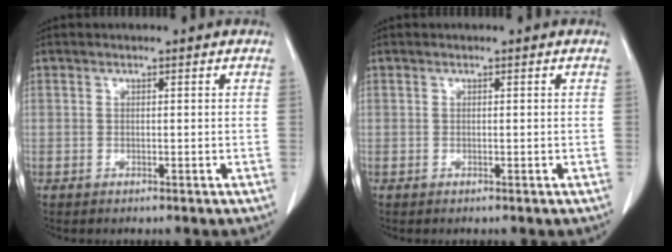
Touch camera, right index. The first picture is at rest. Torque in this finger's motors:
{"motor_torque": [-0.06, 0.04, 0.00, 0.00]}